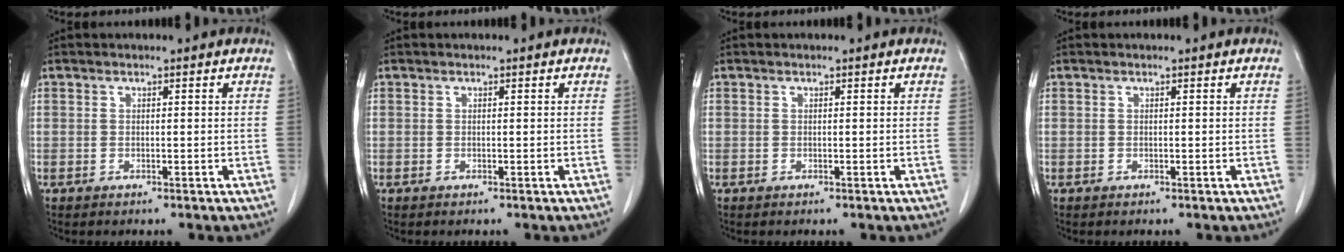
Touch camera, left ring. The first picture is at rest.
{"total": 0.0}
{"total": 0.0}
{"total": 0.0}